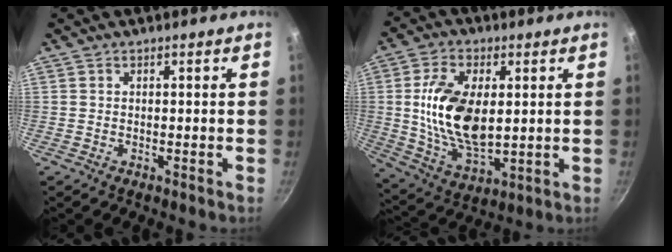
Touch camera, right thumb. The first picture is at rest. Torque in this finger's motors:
{"motor_torque": [1.65, 1.79, 1.66, 0.13, 0.49]}